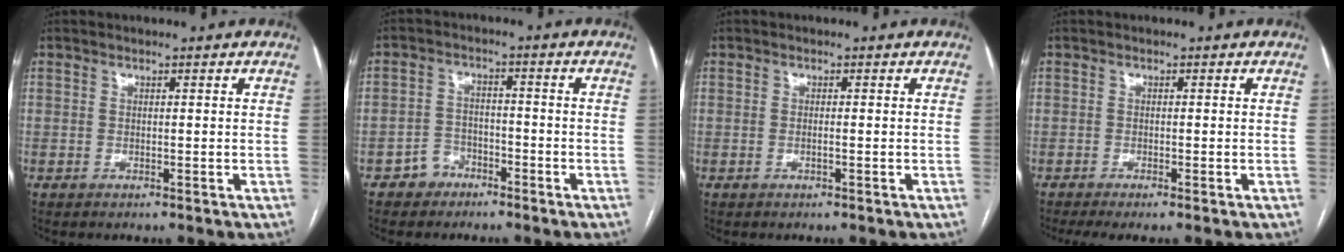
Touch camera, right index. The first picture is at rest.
{"total": 3.9, "force": [-2.7, 2.8, 0.5], "torque": [-0.005, 0.012, -0.047]}
{"total": 0.5, "force": [-0.2, -0.1, 0.5], "torque": [-0.012, -0.001, -0.003]}
{"total": 3.3, "force": [-2.5, 0.1, 2.2], "torque": [-0.035, -0.008, -0.040]}